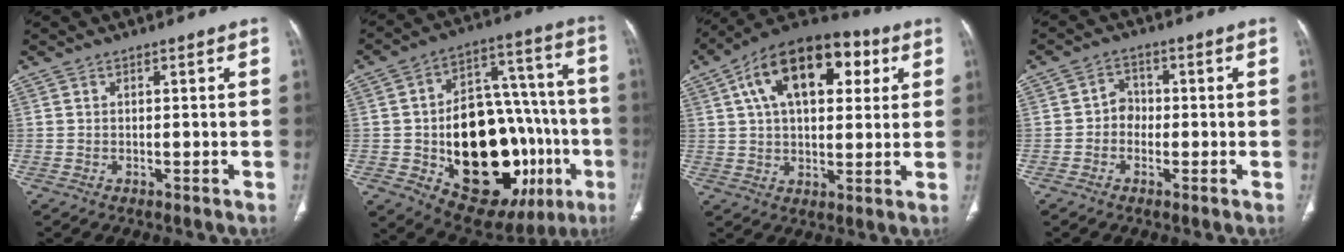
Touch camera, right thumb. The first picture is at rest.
{"total": 31.9, "force": [-7.9, 18.3, 24.9], "torque": [-0.315, 0.034, -0.089]}
{"total": 20.5, "force": [7.1, 11.4, 15.6], "torque": [-0.220, 0.016, 0.105]}
{"total": 3.3, "force": [-0.8, 2.9, 1.4], "torque": [0.000, 0.015, -0.024]}